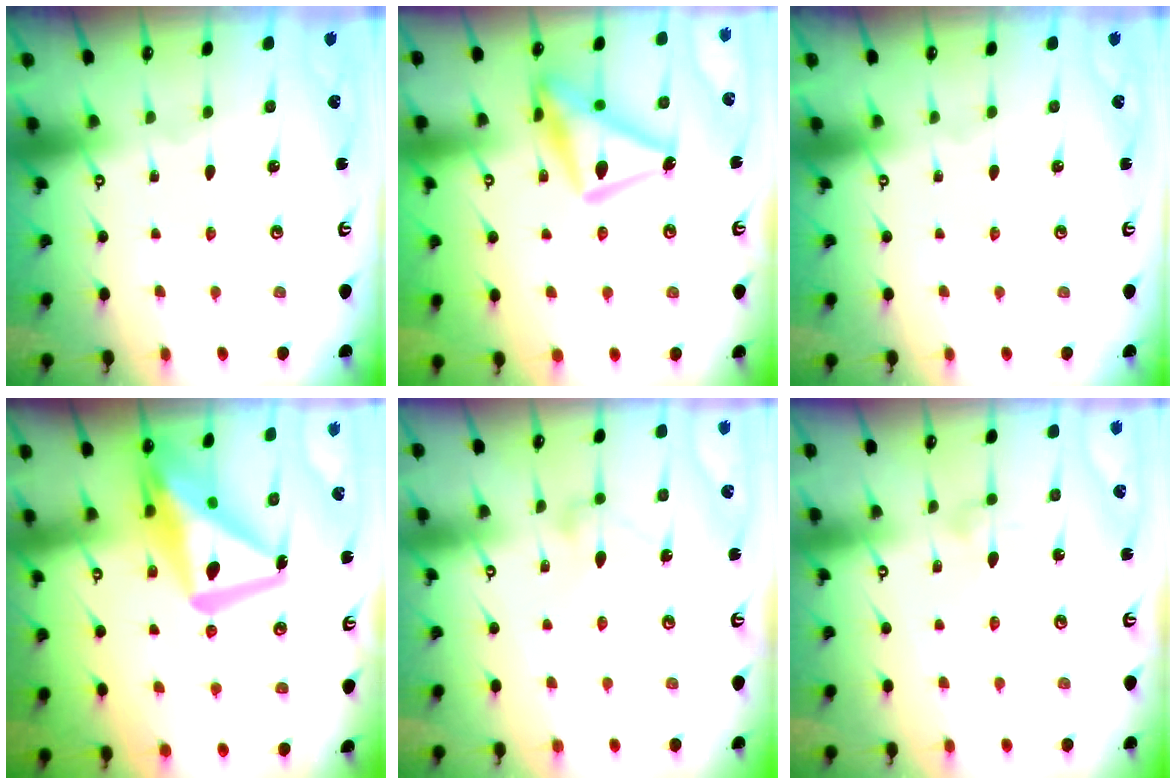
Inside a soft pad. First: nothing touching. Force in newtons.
{"total": 17.8, "press": 17.7, "slide": 1.3}
{"total": 0.0}
{"total": 16.9, "press": 16.8, "slide": 1.8}
{"total": 8.5, "press": 8.5, "slide": 0.3}
{"total": 5.8, "press": 5.8, "slide": 0.4}